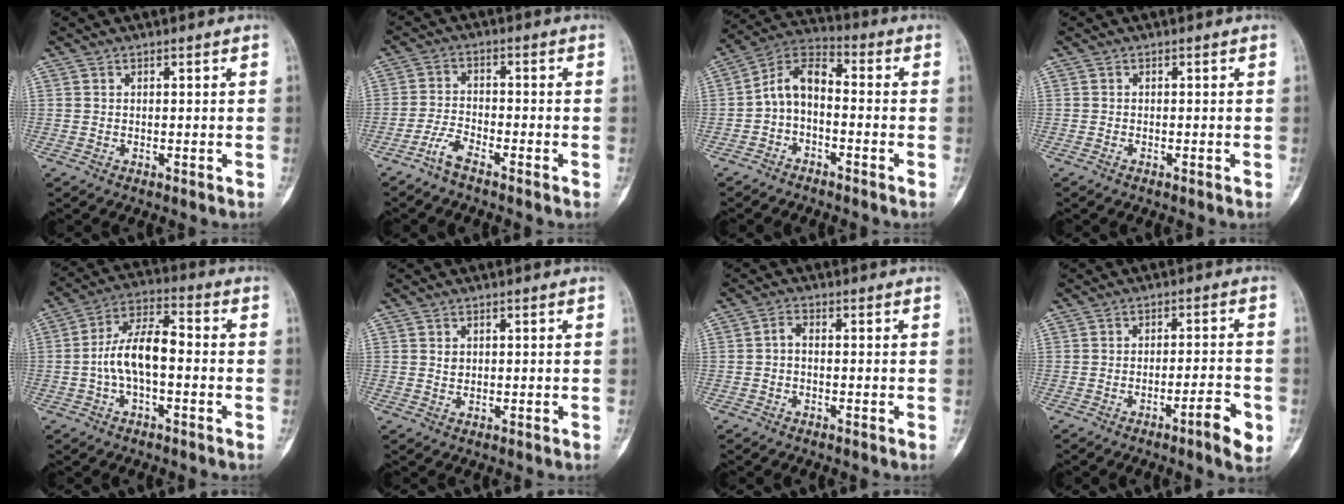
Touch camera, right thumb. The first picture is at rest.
{"total": 3.8, "force": [-3.2, 0.7, 2.1], "torque": [-0.049, 0.018, -0.067]}
{"total": 8.0, "force": [-1.7, 4.6, 6.4], "torque": [-0.110, 0.043, -0.047]}
{"total": 0.0}
{"total": 10.1, "force": [-1.4, 4.6, 8.9], "torque": [-0.166, 0.040, -0.032]}
{"total": 1.1, "force": [0.4, 0.9, 0.6], "torque": [0.000, -0.001, 0.009]}
{"total": 1.7, "force": [-0.5, 0.8, 1.4], "torque": [-0.026, 0.006, -0.016]}
{"total": 6.2, "force": [-2.9, 0.9, 5.3], "torque": [-0.079, 0.018, -0.038]}